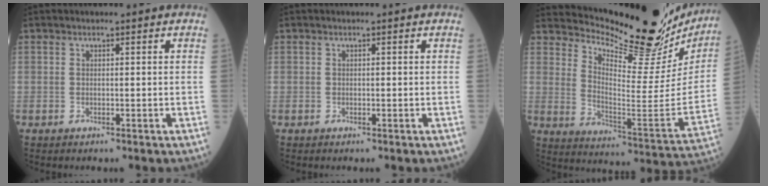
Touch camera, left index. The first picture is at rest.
{"total": 0.0}
{"total": 23.6, "force": [21.8, 4.4, 8.0], "torque": [-0.125, -0.093, 0.285]}